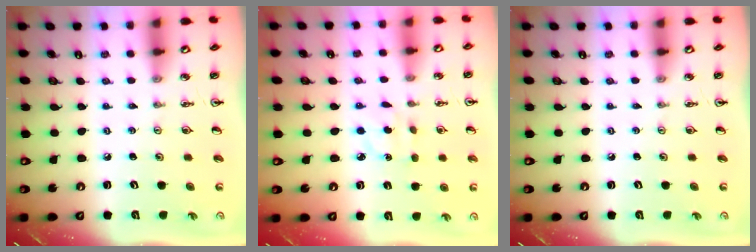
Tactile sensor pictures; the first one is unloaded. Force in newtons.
{"total": 3.3, "press": 3.3, "slide": 0.3}
{"total": 0.0}